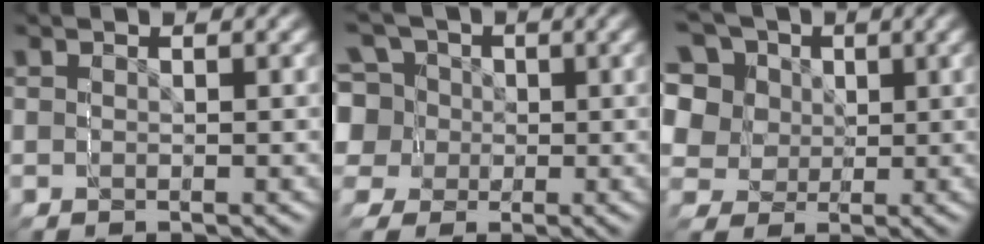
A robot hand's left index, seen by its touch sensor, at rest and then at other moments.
{"total": 12.8, "force": [3.0, 11.3, 5.1], "torque": [-0.106, -0.035, 0.052]}
{"total": 13.4, "force": [2.9, 11.6, 6.1], "torque": [-0.129, -0.040, 0.046]}